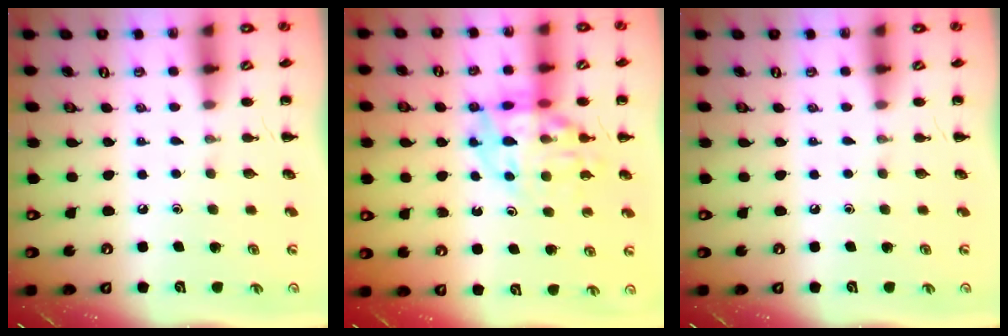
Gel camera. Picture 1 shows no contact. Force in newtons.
{"total": 14.7, "press": 14.4, "slide": 3.1}
{"total": 0.0}